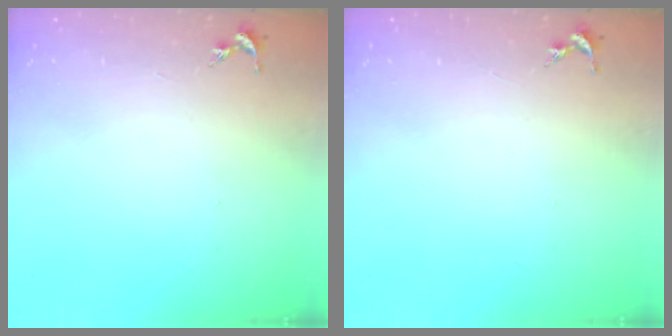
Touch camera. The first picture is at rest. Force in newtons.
{"total": 0.0}